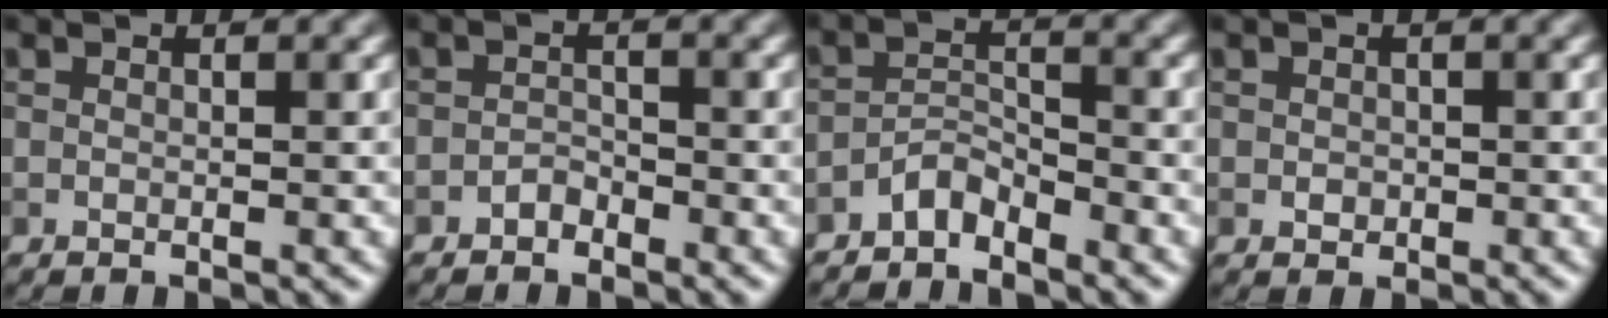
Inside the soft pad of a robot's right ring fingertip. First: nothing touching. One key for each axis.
{"total": 1.2, "fx": -1.0, "fy": 0.6, "fz": 0.4, "tx": -0.005, "ty": 0.004, "tz": -0.019}
{"total": 2.4, "fx": -2.2, "fy": 0.7, "fz": 0.8, "tx": -0.013, "ty": 0.011, "tz": -0.045}
{"total": 0.8, "fx": -0.1, "fy": 0.7, "fz": 0.4, "tx": -0.004, "ty": -0.004, "tz": -0.003}